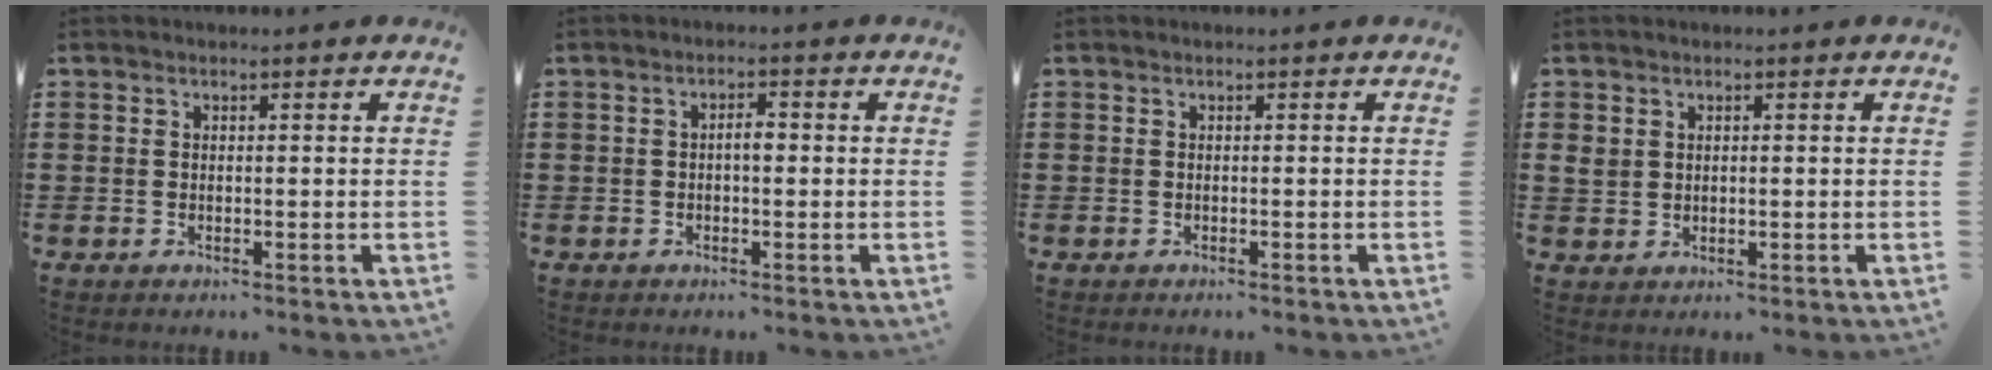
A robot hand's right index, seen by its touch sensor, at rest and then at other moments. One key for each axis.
{"total": 2.1, "fx": -0.2, "fy": 0.7, "fz": 1.9, "tx": -0.036, "ty": 0.003, "tz": -0.005}
{"total": 0.0}
{"total": 1.8, "fx": 0.7, "fy": 1.5, "fz": 0.7, "tx": -0.019, "ty": 0.008, "tz": 0.012}